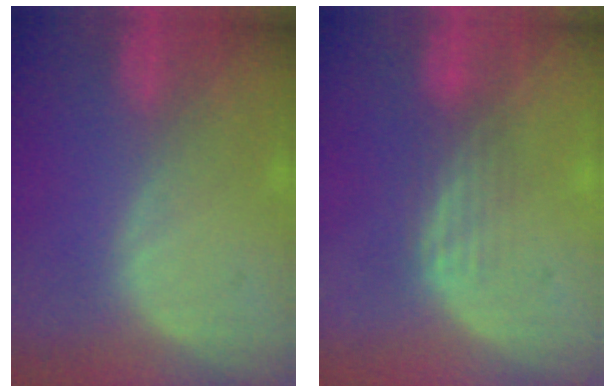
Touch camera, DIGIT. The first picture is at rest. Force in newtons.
{"total": 2.7, "press": 2.6, "slide": 0.8}